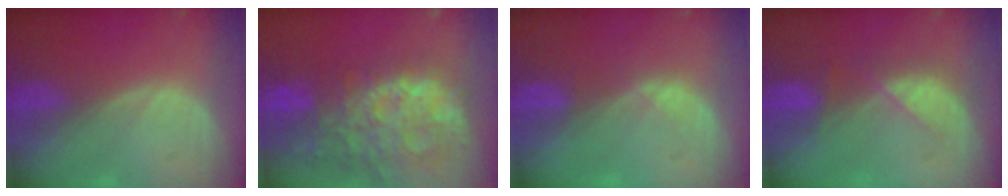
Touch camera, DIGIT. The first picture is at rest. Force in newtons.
{"total": 14.3, "press": 11.6, "slide": 8.3}
{"total": 1.4, "press": 1.2, "slide": 0.7}
{"total": 4.1, "press": 4.1, "slide": 0.5}